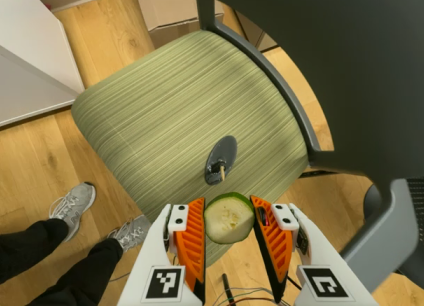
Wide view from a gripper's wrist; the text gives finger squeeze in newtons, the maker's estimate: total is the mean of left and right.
{"total": 9.0, "left": 9.3, "right": 8.7}